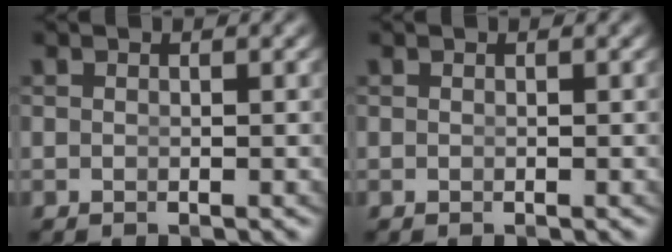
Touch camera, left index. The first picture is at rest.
{"total": 0.0}